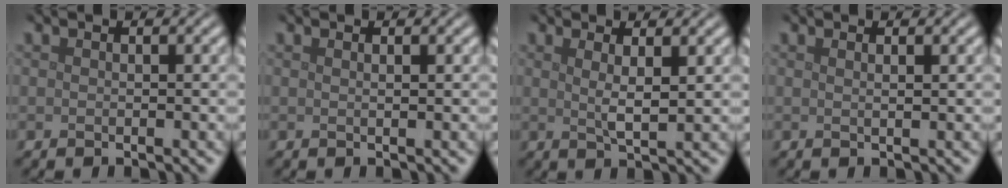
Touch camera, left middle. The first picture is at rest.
{"total": 0.7, "force": [0.4, 0.2, 0.5], "torque": [-0.001, 0.002, 0.002]}
{"total": 2.3, "force": [1.0, 0.5, 2.0], "torque": [-0.035, -0.003, 0.015]}
{"total": 1.0, "force": [0.5, 0.3, 0.7], "torque": [-0.003, 0.001, 0.002]}